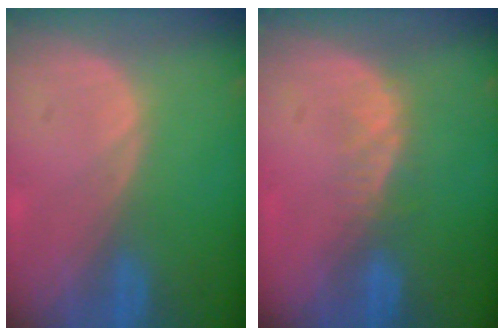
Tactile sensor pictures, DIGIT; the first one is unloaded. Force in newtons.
{"total": 2.8, "press": 2.3, "slide": 1.7}